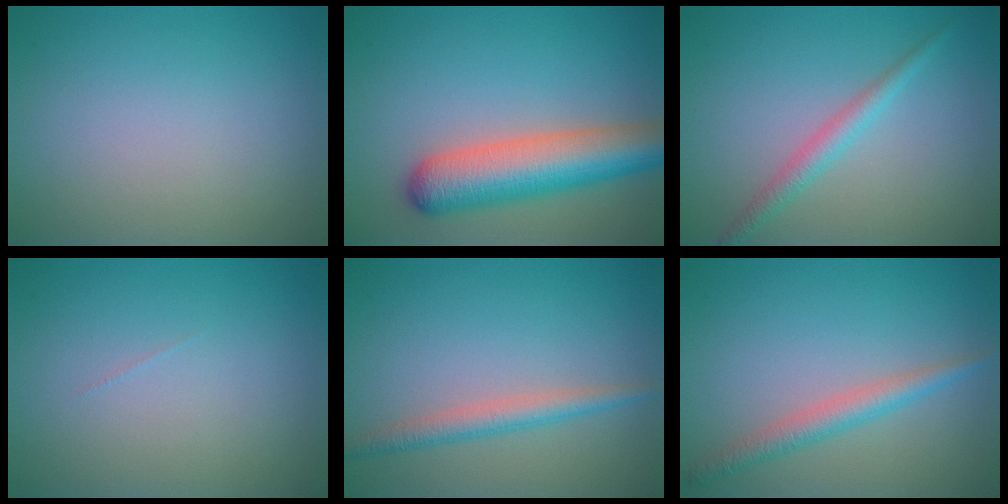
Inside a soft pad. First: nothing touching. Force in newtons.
{"total": 7.4, "press": 7.4, "slide": 0.3}
{"total": 2.1, "press": 2.1, "slide": 0.0}
{"total": 0.0}
{"total": 2.5, "press": 2.5, "slide": 0.1}
{"total": 2.5, "press": 2.5, "slide": 0.1}